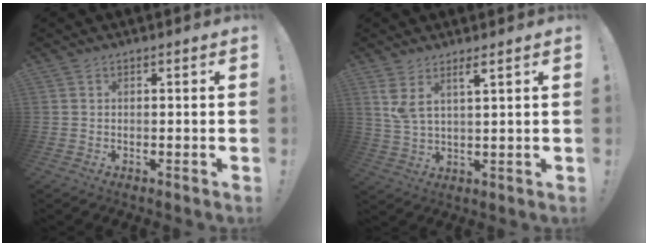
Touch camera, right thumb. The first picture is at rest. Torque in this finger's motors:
{"motor_torque": [0.08, 0.15, 0.60, 0.29, 0.08]}